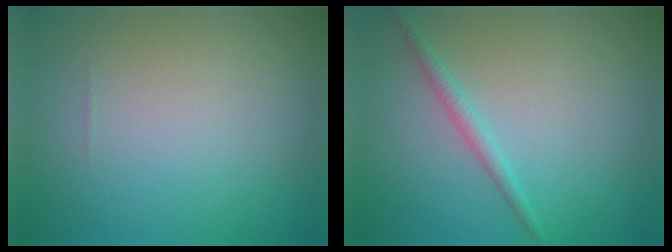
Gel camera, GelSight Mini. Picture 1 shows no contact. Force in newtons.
{"total": 1.5, "press": 1.5, "slide": 0.0}